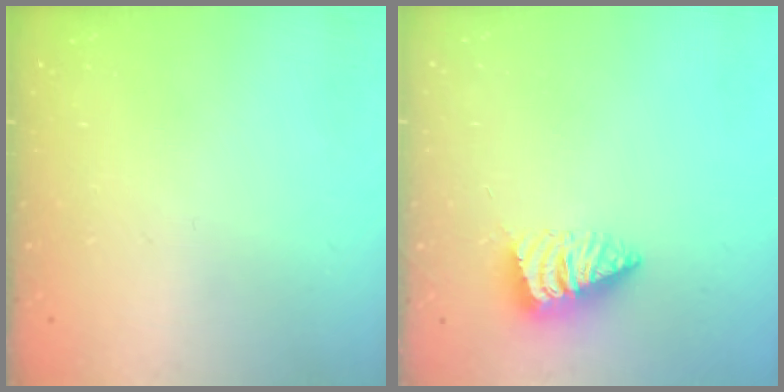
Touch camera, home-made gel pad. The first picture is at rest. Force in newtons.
{"total": 3.0, "press": 2.9, "slide": 0.3}